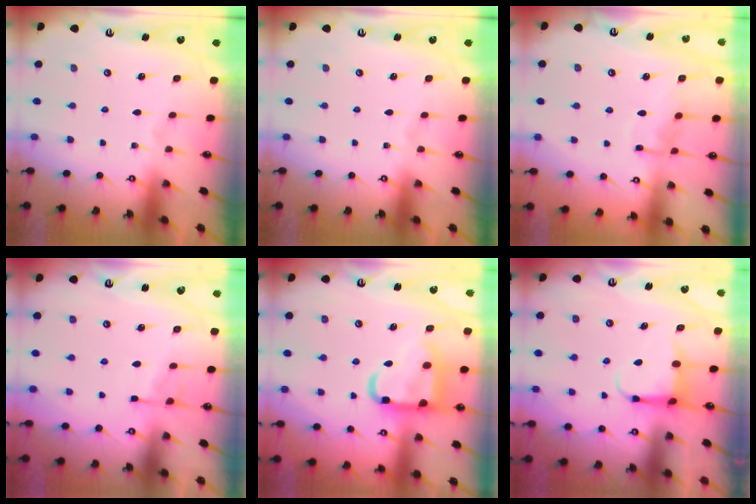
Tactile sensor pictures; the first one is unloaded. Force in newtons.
{"total": 0.0}
{"total": 7.1, "press": 7.0, "slide": 0.6}
{"total": 4.7, "press": 4.7, "slide": 0.7}
{"total": 15.7, "press": 15.6, "slide": 1.6}
{"total": 5.1, "press": 5.0, "slide": 0.7}